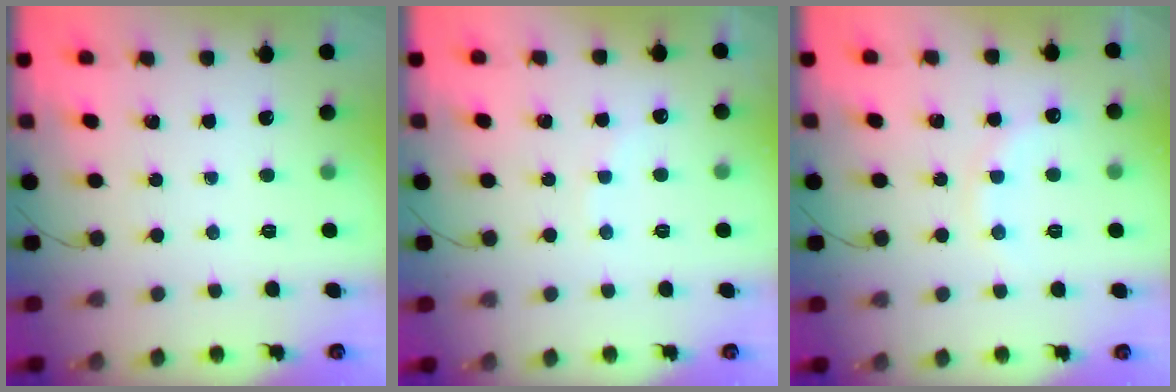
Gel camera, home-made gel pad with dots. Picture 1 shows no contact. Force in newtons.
{"total": 6.0, "press": 5.9, "slide": 1.1}
{"total": 8.0, "press": 7.8, "slide": 1.3}